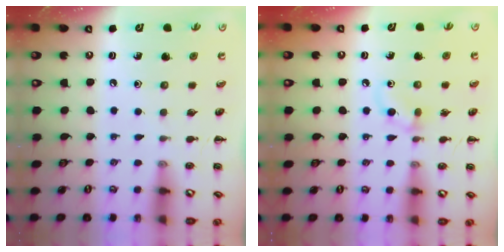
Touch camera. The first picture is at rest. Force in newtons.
{"total": 5.0, "press": 4.7, "slide": 1.6}